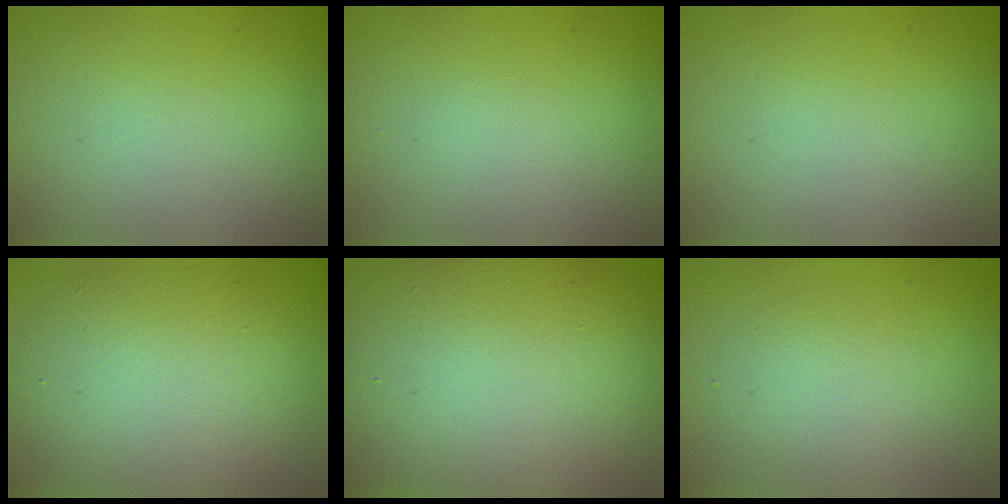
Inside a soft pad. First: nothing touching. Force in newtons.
{"total": 0.0}
{"total": 0.0}
{"total": 7.8, "press": 7.8, "slide": 0.5}
{"total": 15.6, "press": 15.5, "slide": 1.5}
{"total": 2.9, "press": 2.9, "slide": 0.1}